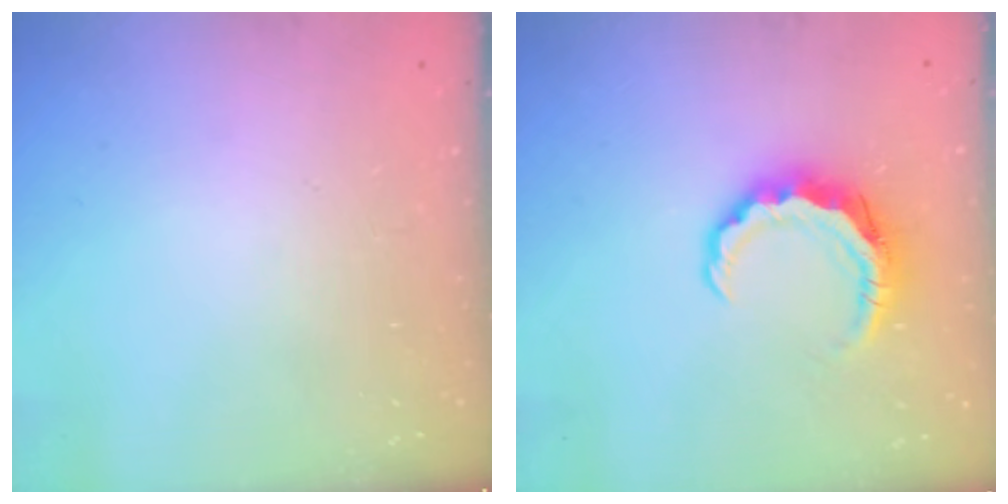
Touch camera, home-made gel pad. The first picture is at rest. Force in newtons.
{"total": 8.4, "press": 8.3, "slide": 1.3}